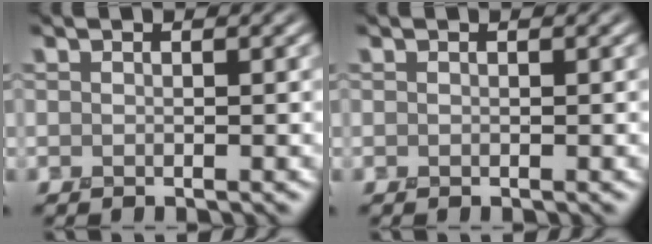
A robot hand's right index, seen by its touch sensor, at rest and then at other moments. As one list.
[{"total": 0.0}]